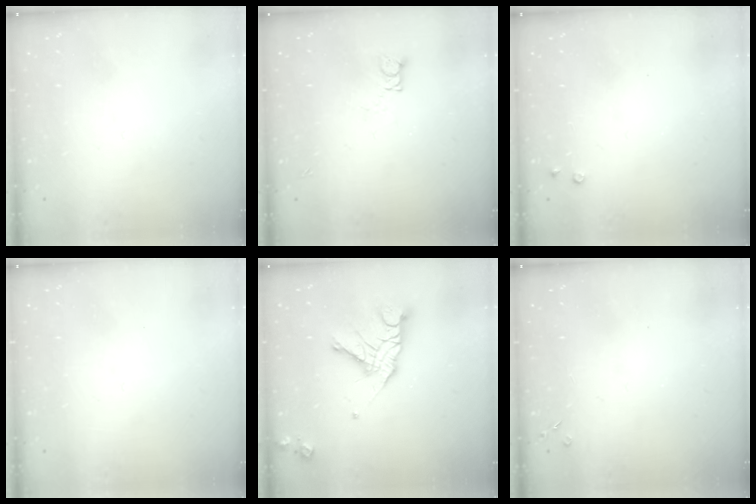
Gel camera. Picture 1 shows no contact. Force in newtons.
{"total": 3.3, "press": 3.3, "slide": 0.4}
{"total": 2.8, "press": 2.8, "slide": 0.5}
{"total": 0.0}
{"total": 13.9, "press": 13.8, "slide": 1.2}
{"total": 2.8, "press": 2.8, "slide": 0.5}